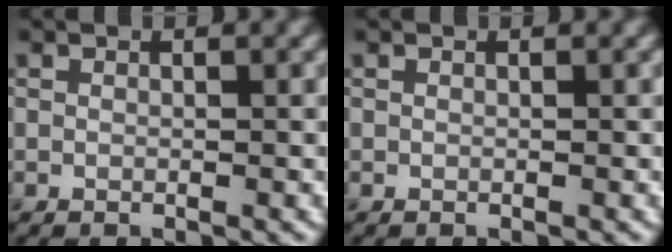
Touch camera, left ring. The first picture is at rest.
{"total": 0.0}